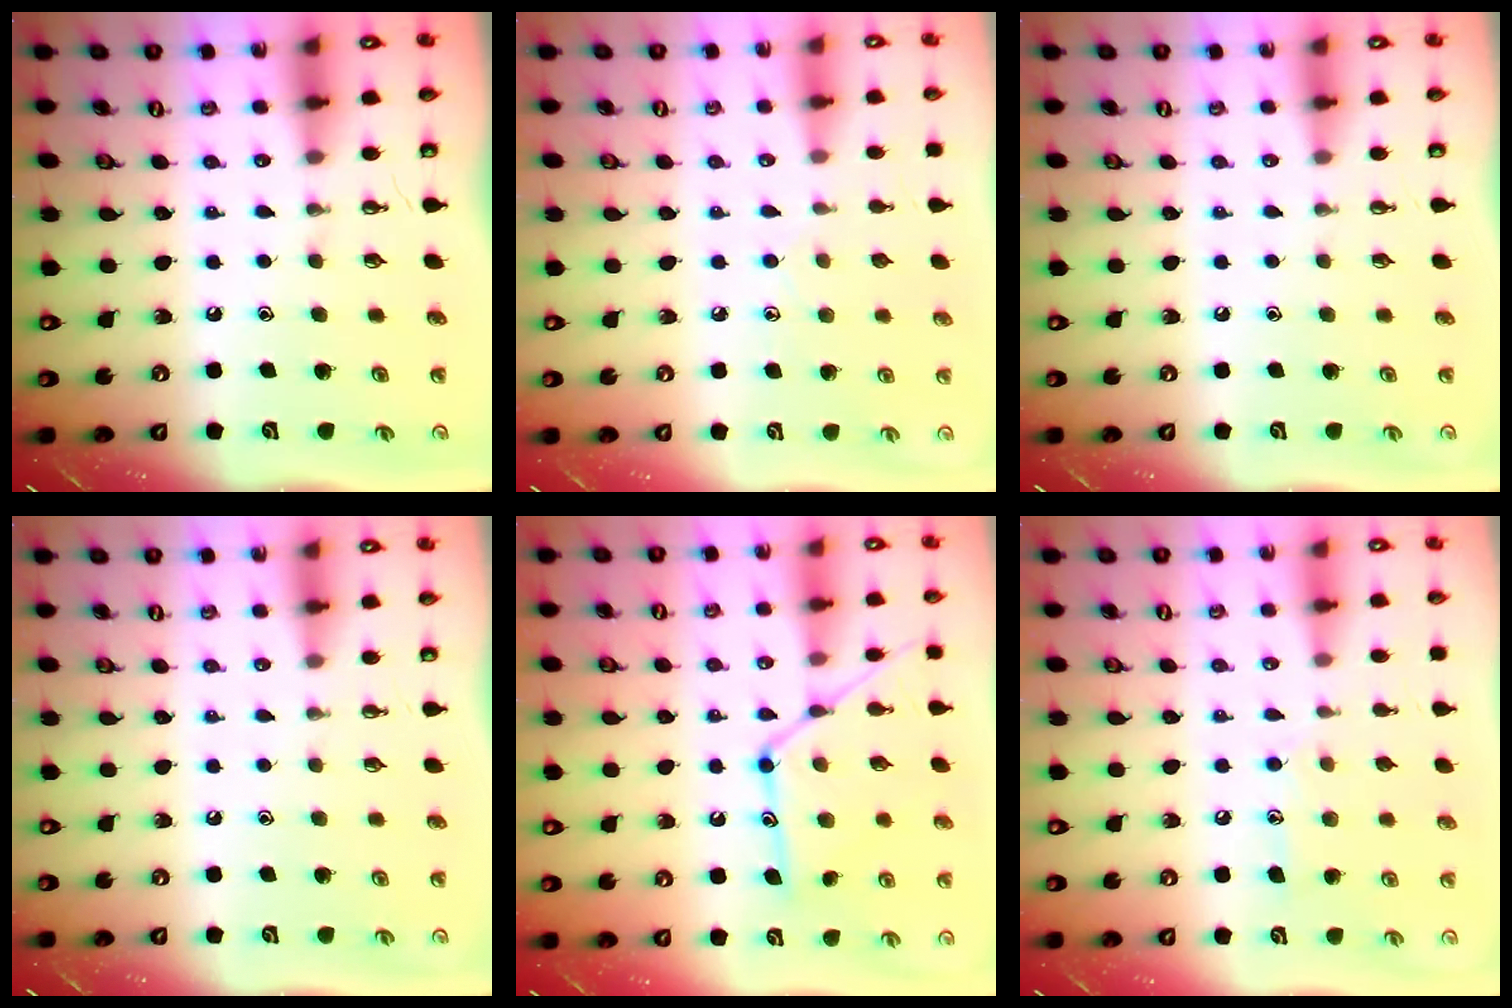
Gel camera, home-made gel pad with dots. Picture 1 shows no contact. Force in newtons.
{"total": 5.6, "press": 5.6, "slide": 0.5}
{"total": 0.0}
{"total": 0.0}
{"total": 14.9, "press": 14.8, "slide": 1.2}
{"total": 7.8, "press": 7.7, "slide": 0.5}